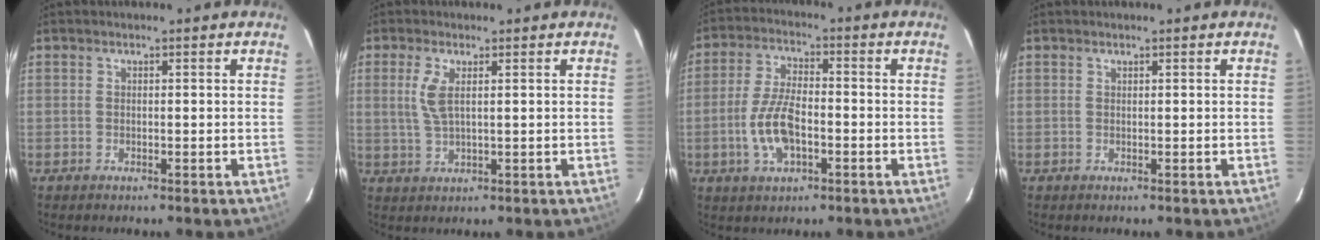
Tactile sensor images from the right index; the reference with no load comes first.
{"total": 4.3, "force": [1.3, 1.3, 3.9], "torque": [-0.083, 0.000, 0.028]}
{"total": 9.0, "force": [-2.6, 4.0, 7.6], "torque": [-0.160, 0.003, -0.046]}
{"total": 0.0}